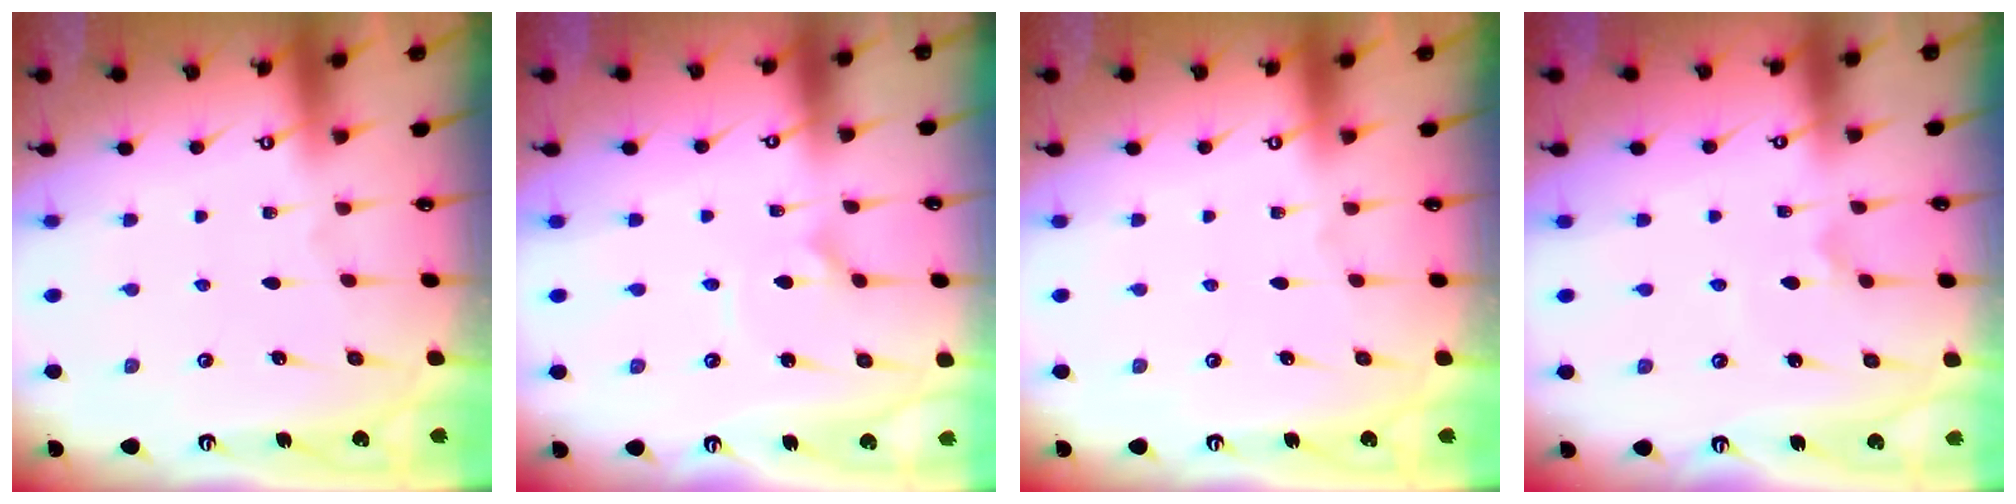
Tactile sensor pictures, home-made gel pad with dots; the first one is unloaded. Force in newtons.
{"total": 1.4, "press": 1.3, "slide": 0.6}
{"total": 0.0}
{"total": 2.9, "press": 2.9, "slide": 0.1}